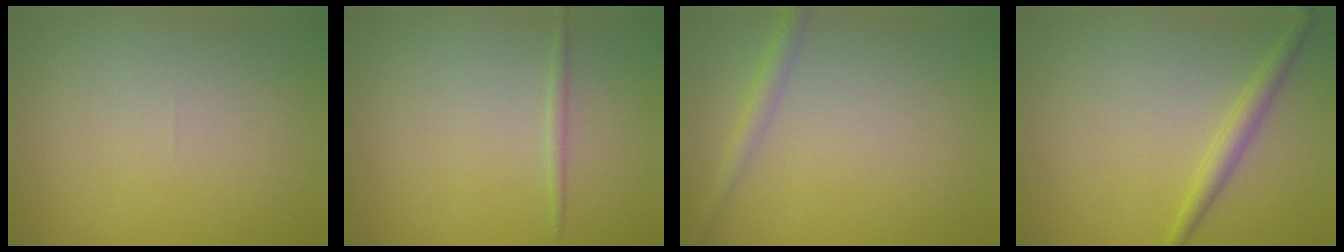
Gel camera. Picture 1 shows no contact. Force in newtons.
{"total": 0.7, "press": 0.7, "slide": 0.0}
{"total": 1.7, "press": 1.7, "slide": 0.1}
{"total": 2.1, "press": 2.1, "slide": 0.1}